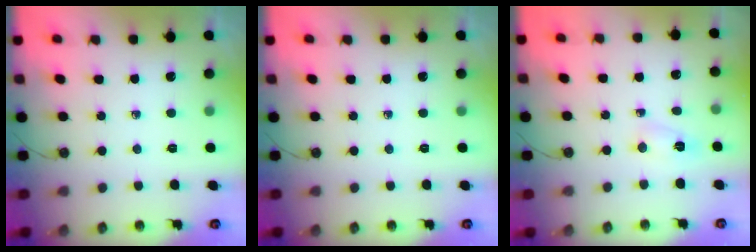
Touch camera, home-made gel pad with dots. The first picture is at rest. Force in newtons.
{"total": 0.0}
{"total": 2.2, "press": 2.2, "slide": 0.5}